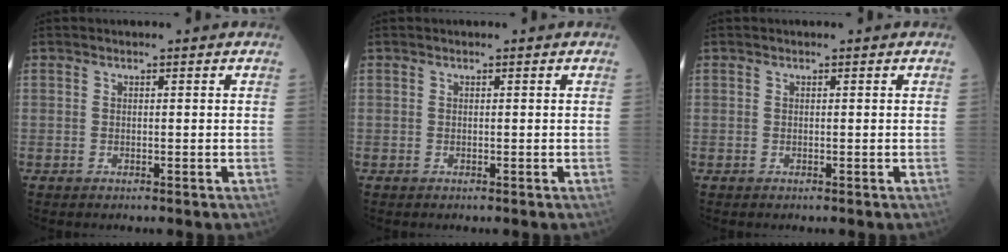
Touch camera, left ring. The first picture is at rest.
{"total": 0.0}
{"total": 0.0}